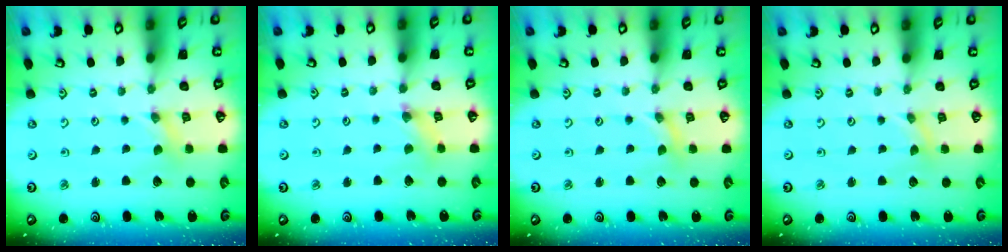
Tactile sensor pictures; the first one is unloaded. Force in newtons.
{"total": 2.0, "press": 2.0, "slide": 0.3}
{"total": 0.0}
{"total": 0.0}